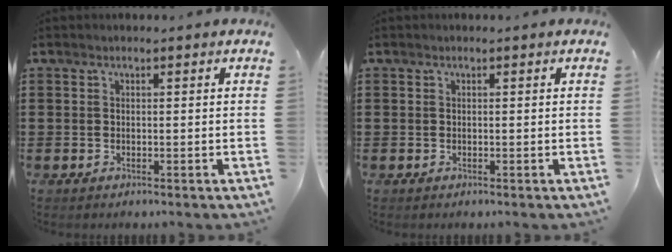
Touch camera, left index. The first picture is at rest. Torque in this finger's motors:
{"motor_torque": [-0.11, -0.09, 0.00, 0.01]}